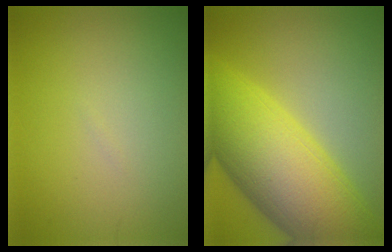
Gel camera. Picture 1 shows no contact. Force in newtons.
{"total": 13.7, "press": 13.7, "slide": 0.3}